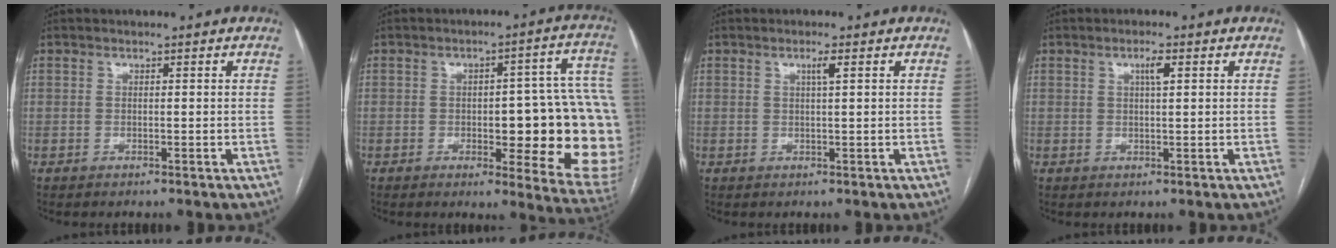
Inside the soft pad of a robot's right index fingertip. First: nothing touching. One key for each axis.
{"total": 20.7, "fx": -2.3, "fy": 5.4, "fz": 19.9, "tx": -0.154, "ty": 0.031, "tz": -0.009}
{"total": 1.5, "fx": 0.6, "fy": -0.1, "fz": 1.4, "tx": -0.025, "ty": 0.000, "tz": 0.011}
{"total": 2.1, "fx": 0.8, "fy": 0.3, "fz": 1.9, "tx": -0.034, "ty": 0.002, "tz": 0.013}